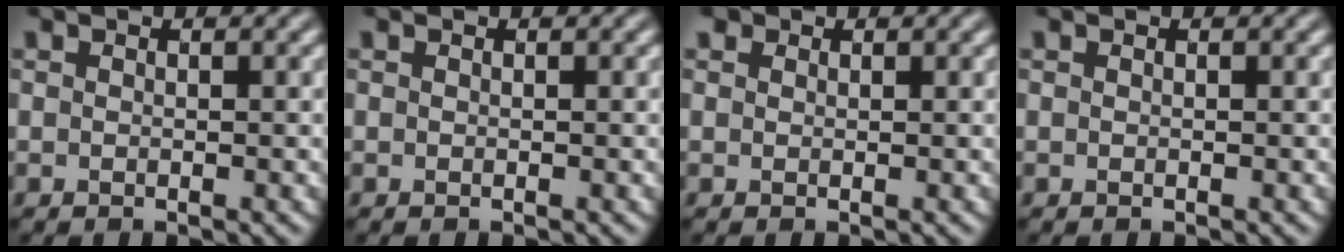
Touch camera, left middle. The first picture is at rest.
{"total": 0.0}
{"total": 0.6, "force": [0.4, 0.3, 0.1], "torque": [0.000, -0.002, 0.003]}
{"total": 0.0}